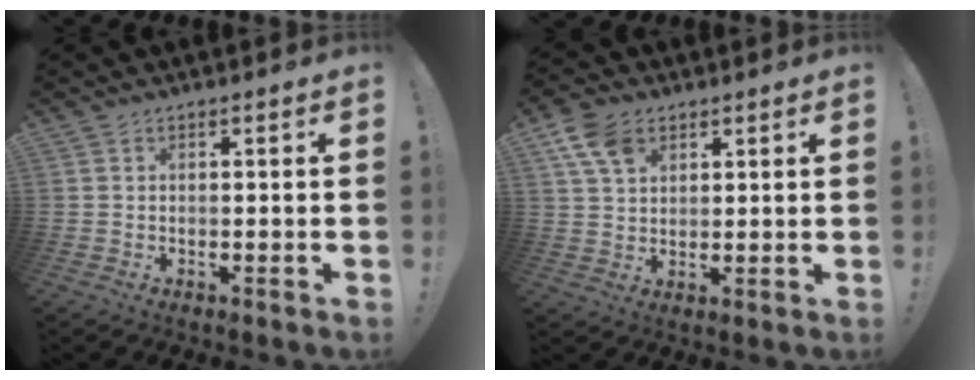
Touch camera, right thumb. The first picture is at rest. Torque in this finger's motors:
{"motor_torque": [0.84, 1.24, 0.71, 0.33, 0.01]}